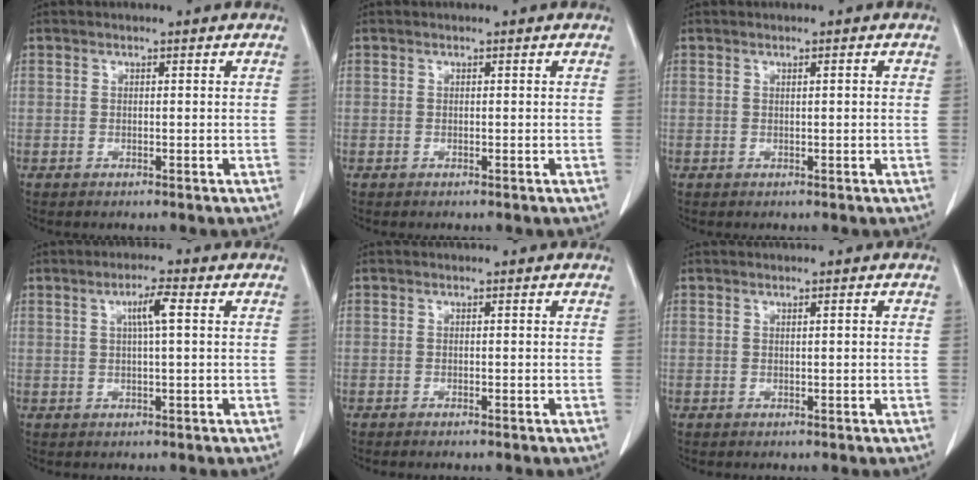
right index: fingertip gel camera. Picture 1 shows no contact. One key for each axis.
{"total": 0.0}
{"total": 0.9, "fx": 0.3, "fy": 0.1, "fz": 0.8, "tx": -0.015, "ty": 0.003, "tz": 0.004}
{"total": 3.6, "fx": 1.0, "fy": 0.3, "fz": 3.5, "tx": -0.062, "ty": 0.006, "tz": 0.016}
{"total": 1.2, "fx": -0.9, "fy": 0.0, "fz": 0.7, "tx": -0.012, "ty": -0.001, "tz": -0.009}
{"total": 0.7, "fx": 0.2, "fy": 0.0, "fz": 0.7, "tx": -0.013, "ty": 0.003, "tz": 0.003}